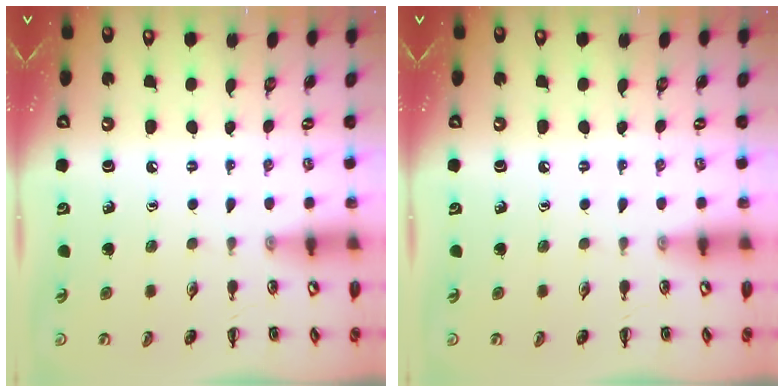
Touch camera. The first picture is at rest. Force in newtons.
{"total": 0.0}